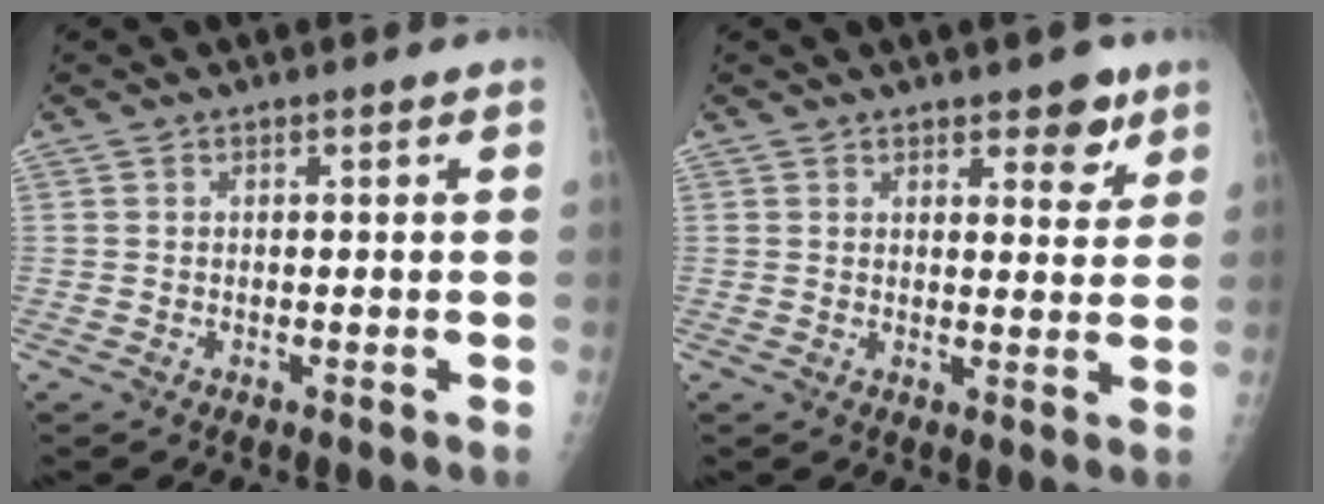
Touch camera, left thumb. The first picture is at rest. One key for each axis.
{"total": 5.1, "fx": 3.4, "fy": 2.4, "fz": 3.1, "tx": -0.015, "ty": -0.020, "tz": 0.043}